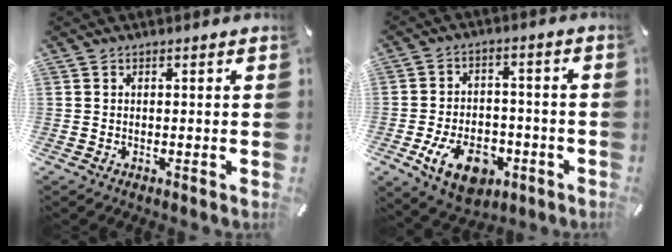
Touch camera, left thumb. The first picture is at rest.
{"total": 13.2, "force": [-5.7, 8.4, 8.4], "torque": [-0.147, 0.029, -0.099]}